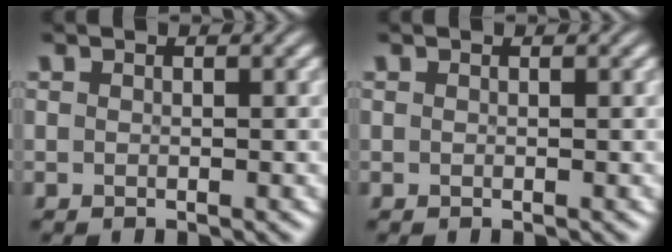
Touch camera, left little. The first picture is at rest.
{"total": 0.0}